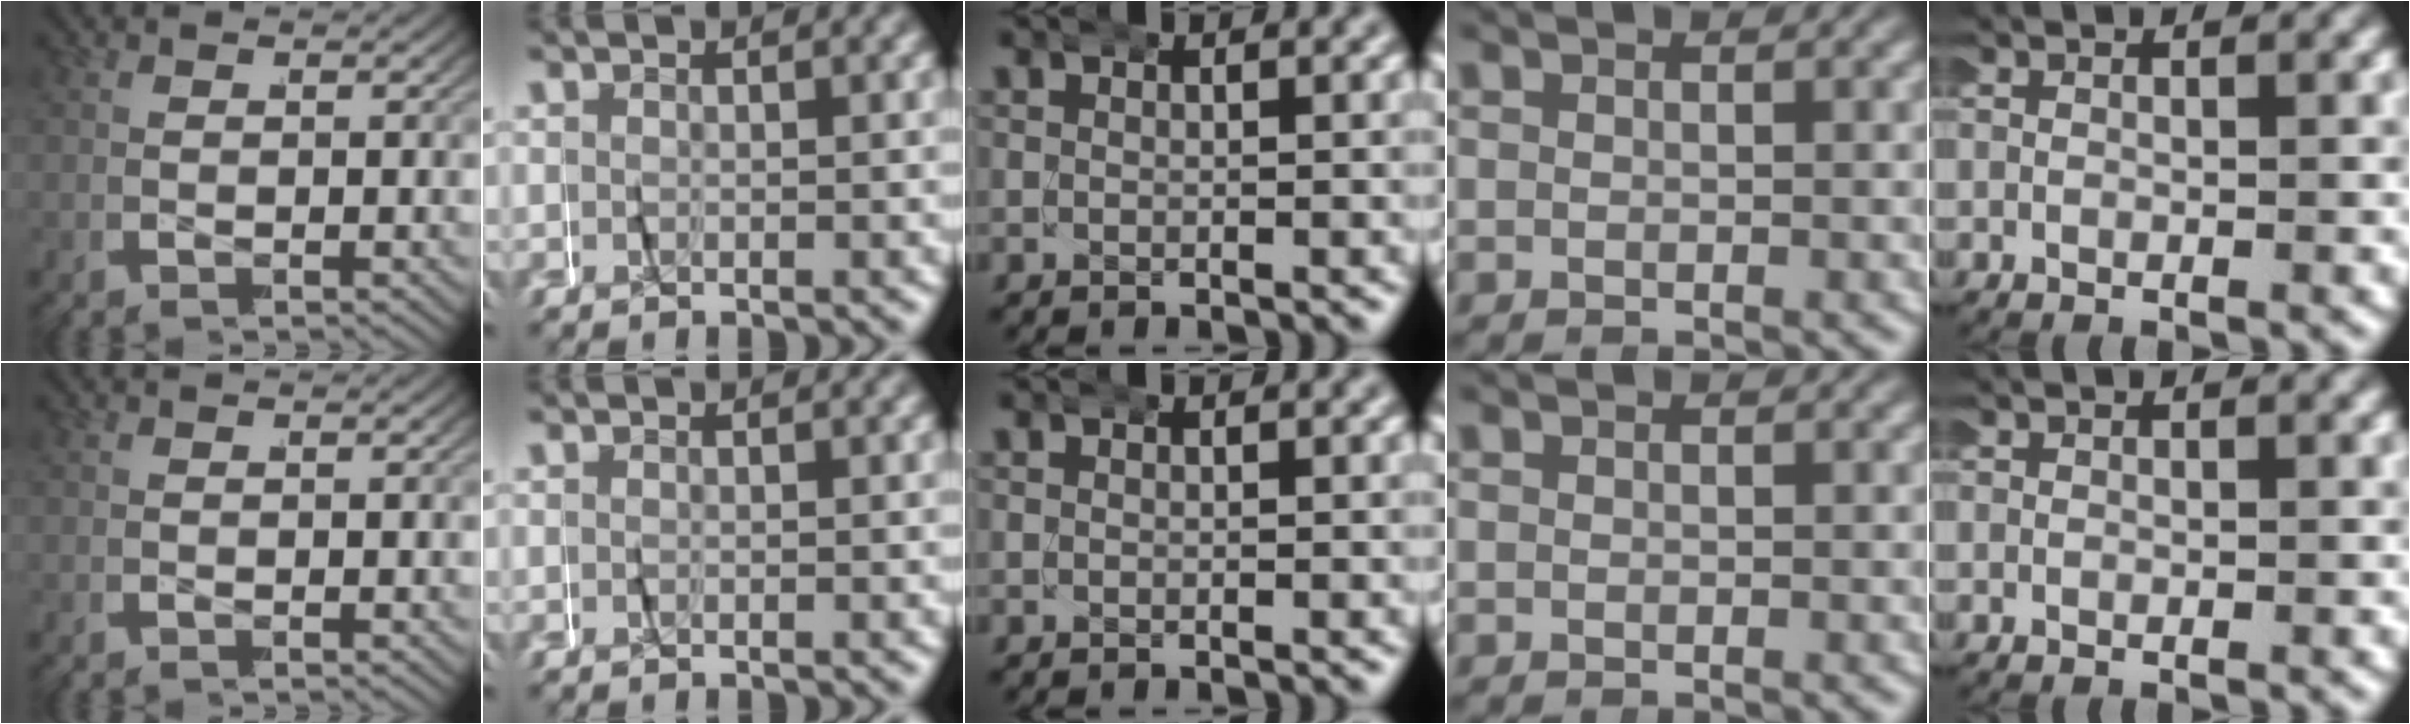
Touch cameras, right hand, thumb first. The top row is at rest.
{}